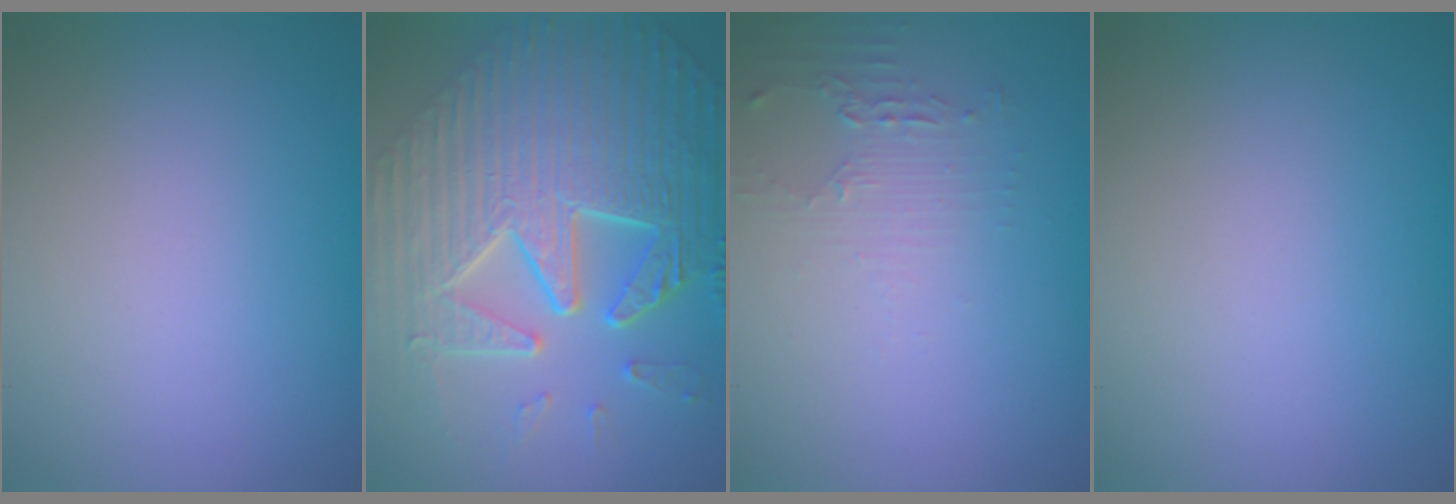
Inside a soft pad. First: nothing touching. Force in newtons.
{"total": 10.7, "press": 7.3, "slide": 7.8}
{"total": 1.5, "press": 1.5, "slide": 0.4}
{"total": 0.0}